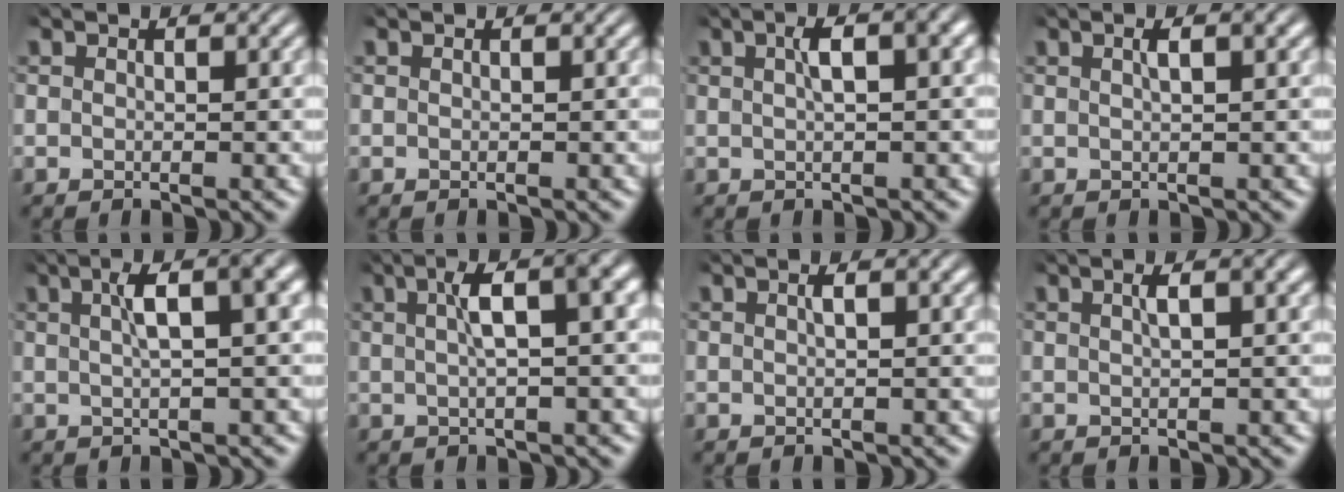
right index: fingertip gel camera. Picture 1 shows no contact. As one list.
[{"total": 0.0}, {"total": 2.5, "force": [0.6, 0.0, 2.4], "torque": [-0.035, 0.016, 0.007]}, {"total": 1.1, "force": [0.3, -0.3, 1.0], "torque": [-0.017, 0.008, 0.006]}, {"total": 4.1, "force": [1.0, 0.2, 4.0], "torque": [-0.057, 0.022, 0.013]}, {"total": 4.7, "force": [0.8, 0.5, 4.6], "torque": [-0.063, 0.024, 0.010]}, {"total": 0.7, "force": [0.1, 0.0, 0.7], "torque": [-0.015, 0.008, 0.001]}, {"total": 1.4, "force": [0.4, -0.4, 1.3], "torque": [-0.021, 0.010, 0.006]}]